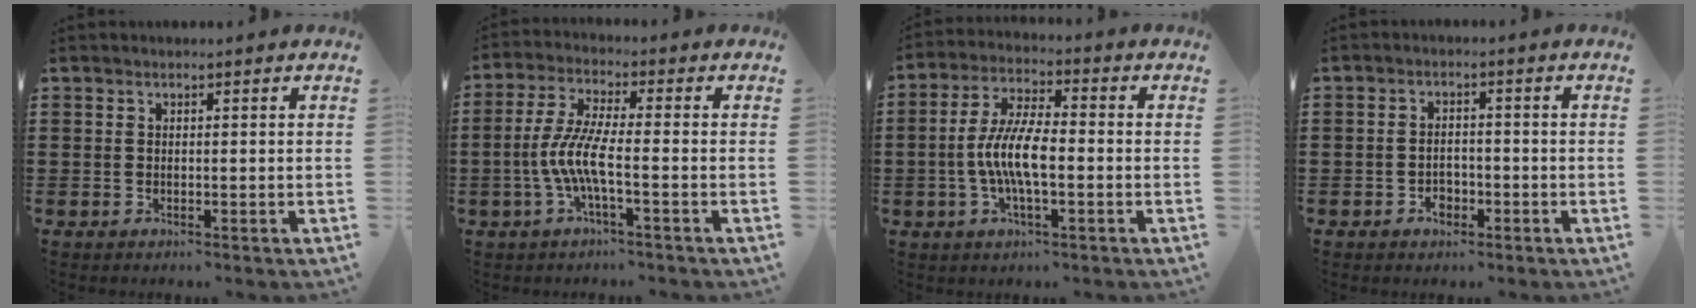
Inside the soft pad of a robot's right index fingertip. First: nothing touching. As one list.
[{"total": 6.9, "force": [-2.3, 1.1, 6.4], "torque": [-0.153, -0.015, -0.054]}, {"total": 8.1, "force": [-1.7, 2.5, 7.5], "torque": [-0.168, -0.010, -0.038]}, {"total": 3.0, "force": [-1.6, 2.0, 1.6], "torque": [-0.032, 0.004, -0.032]}]